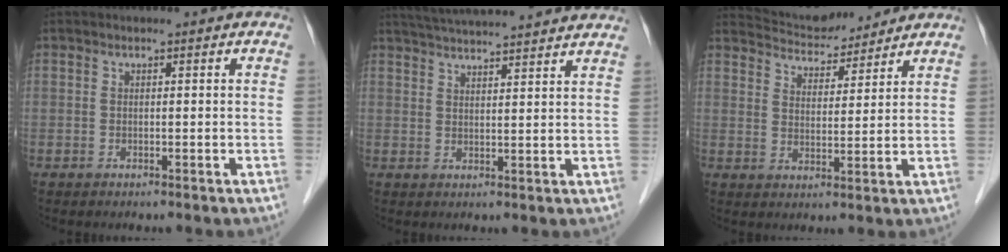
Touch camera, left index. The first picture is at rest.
{"total": 16.6, "force": [15.3, 0.3, 6.4], "torque": [-0.112, 0.022, 0.207]}
{"total": 8.5, "force": [8.3, 1.7, 1.0], "torque": [-0.022, 0.017, 0.138]}